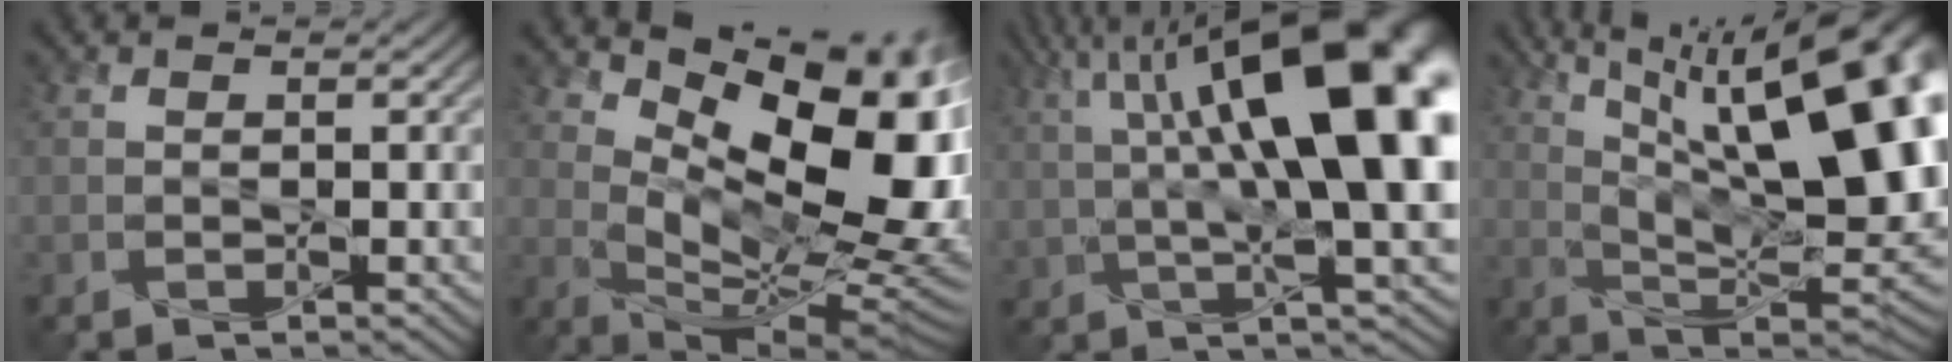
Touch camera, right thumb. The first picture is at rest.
{"total": 17.2, "force": [6.0, 7.8, 14.1], "torque": [-0.214, 0.002, 0.114]}
{"total": 19.2, "force": [4.7, 6.4, 17.4], "torque": [-0.271, 0.039, 0.077]}
{"total": 21.0, "force": [7.1, 7.9, 18.1], "torque": [-0.259, 0.040, 0.106]}